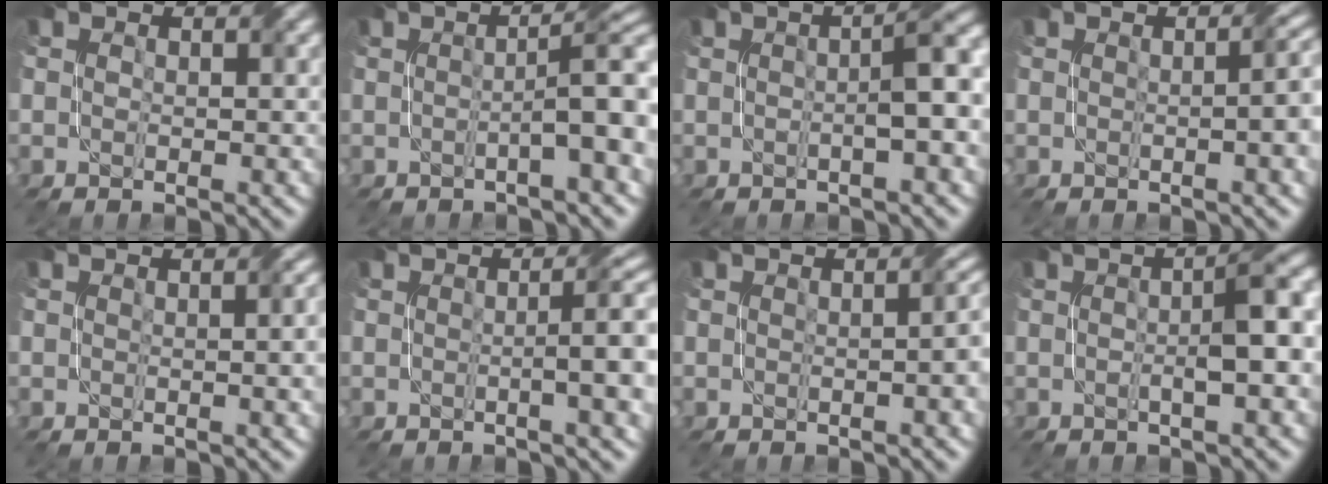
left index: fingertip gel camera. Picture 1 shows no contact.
{"total": 5.8, "force": [-0.1, 1.0, 5.7], "torque": [-0.074, 0.013, -0.006]}
{"total": 4.4, "force": [0.2, 0.7, 4.4], "torque": [-0.060, 0.017, -0.001]}
{"total": 5.8, "force": [0.2, 2.2, 5.3], "torque": [-0.029, 0.016, 0.004]}
{"total": 3.3, "force": [0.4, 1.2, 3.0], "torque": [-0.023, 0.008, 0.008]}
{"total": 6.4, "force": [0.3, 1.5, 6.2], "torque": [-0.069, 0.012, 0.003]}
{"total": 4.2, "force": [0.2, 1.7, 3.8], "torque": [-0.018, 0.014, 0.003]}
{"total": 5.2, "force": [0.3, 0.8, 5.2], "torque": [-0.071, 0.015, 0.000]}